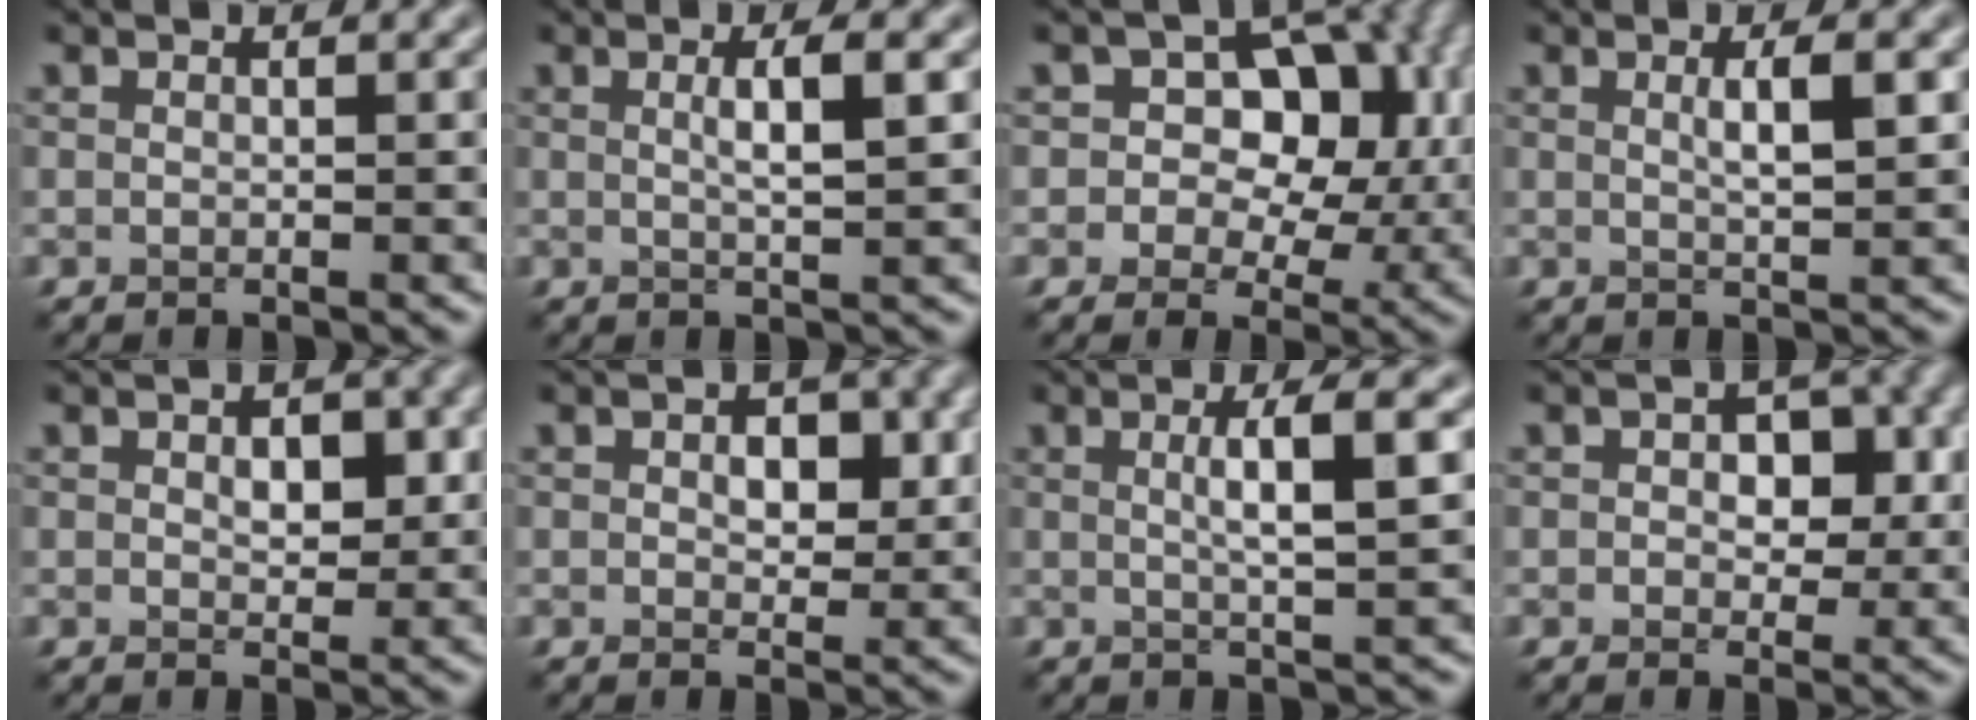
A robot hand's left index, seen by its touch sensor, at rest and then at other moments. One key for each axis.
{"total": 2.9, "fx": 0.6, "fy": 0.7, "fz": 2.7, "tx": -0.038, "ty": 0.003, "tz": 0.007}
{"total": 11.4, "fx": 2.6, "fy": 8.1, "fz": 7.6, "tx": -0.081, "ty": 0.022, "tz": 0.021}
{"total": 2.8, "fx": 0.7, "fy": 0.7, "fz": 2.6, "tx": -0.034, "ty": 0.004, "tz": 0.009}
{"total": 3.0, "fx": 0.7, "fy": 1.8, "fz": 2.3, "tx": -0.032, "ty": -0.002, "tz": 0.012}
{"total": 3.2, "fx": 0.8, "fy": 1.9, "fz": 2.4, "tx": -0.034, "ty": -0.001, "tz": 0.012}
{"total": 4.3, "fx": 0.8, "fy": 0.9, "fz": 4.1, "tx": -0.058, "ty": 0.004, "tz": 0.010}
{"total": 4.2, "fx": 0.7, "fy": 2.7, "fz": 3.2, "tx": -0.038, "ty": 0.000, "tz": 0.005}